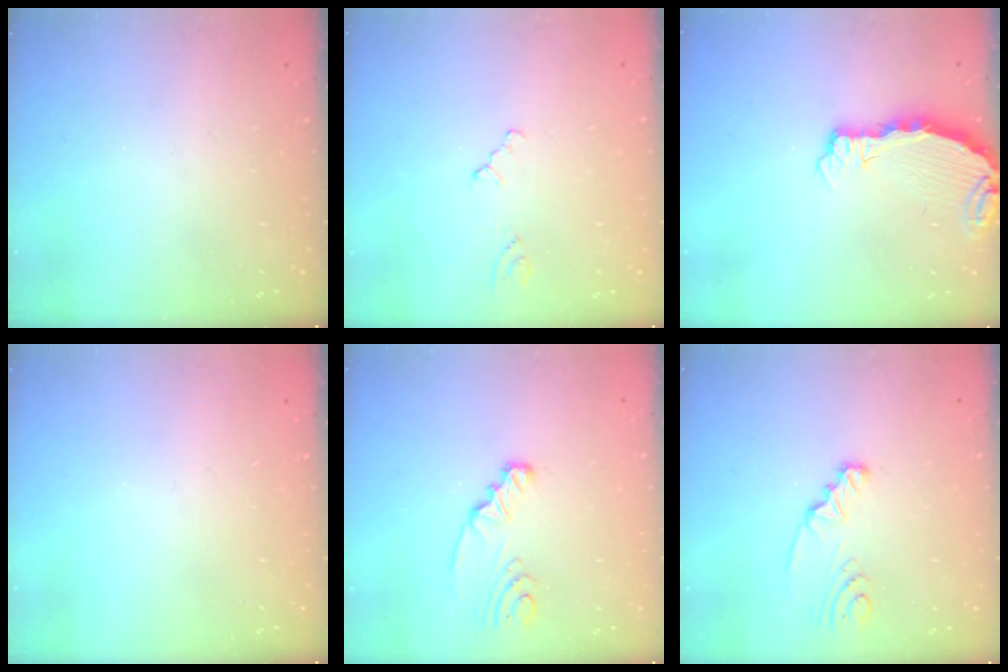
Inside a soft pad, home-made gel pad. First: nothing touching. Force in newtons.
{"total": 0.9, "press": 0.9, "slide": 0.2}
{"total": 3.8, "press": 3.8, "slide": 0.3}
{"total": 0.0}
{"total": 2.7, "press": 2.6, "slide": 0.3}
{"total": 2.4, "press": 2.4, "slide": 0.3}